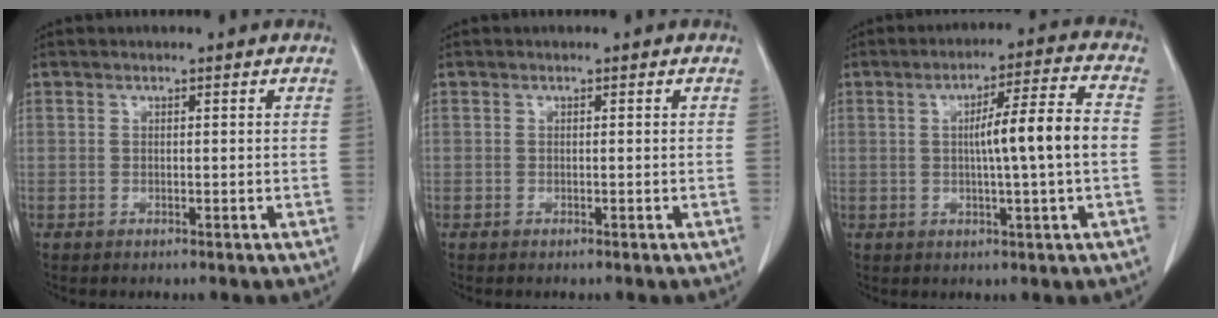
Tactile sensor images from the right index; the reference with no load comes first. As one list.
[{"total": 0.0}, {"total": 9.4, "force": [-0.2, -0.4, 9.4], "torque": [-0.150, 0.011, -0.005]}]